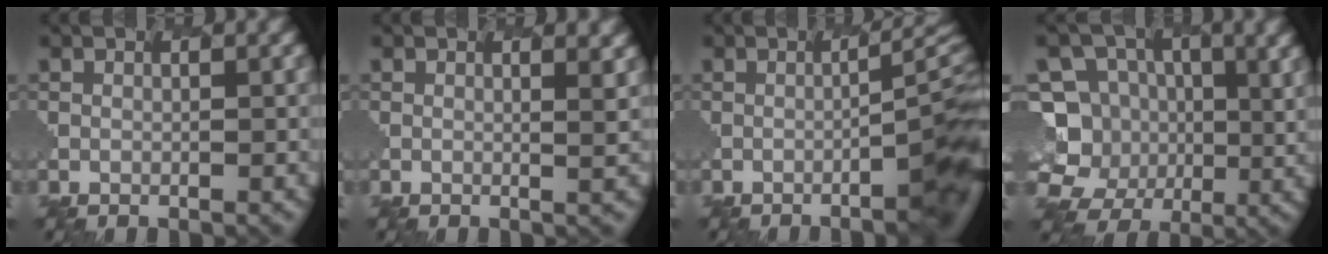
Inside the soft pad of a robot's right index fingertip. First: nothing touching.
{"total": 1.0, "force": [0.9, -0.3, 0.4], "torque": [0.002, 0.017, -0.007]}
{"total": 7.4, "force": [-2.1, 1.8, 6.9], "torque": [-0.042, 0.022, -0.042]}
{"total": 7.0, "force": [-0.1, 7.0, 0.3], "torque": [-0.044, 0.044, -0.049]}